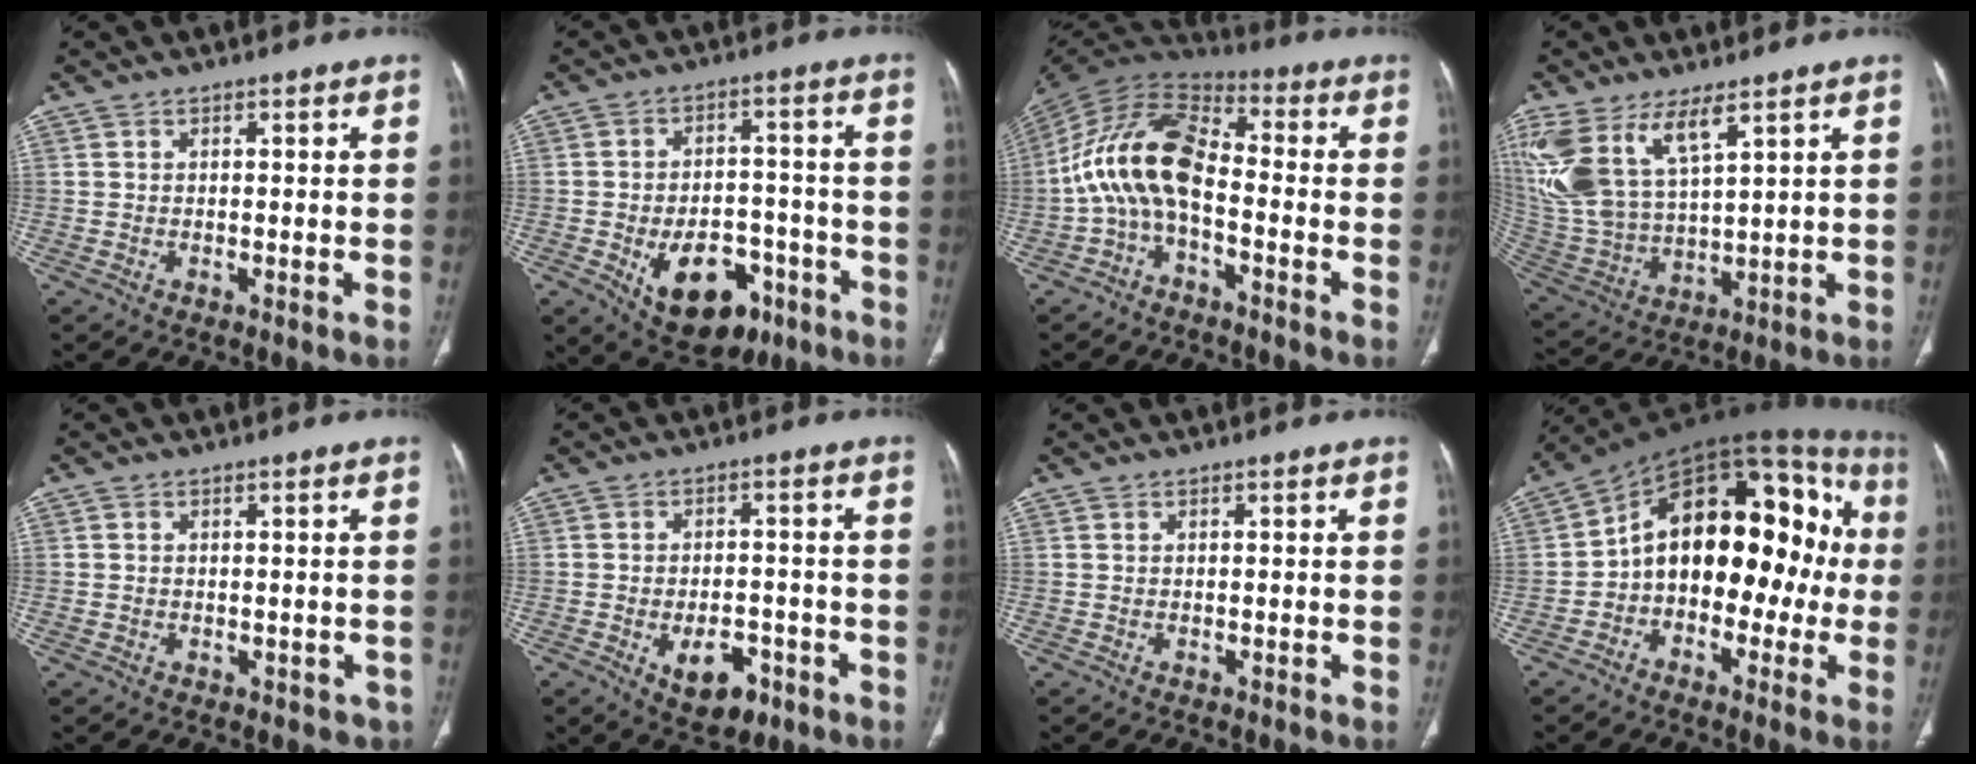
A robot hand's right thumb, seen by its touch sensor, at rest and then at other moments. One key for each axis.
{"total": 15.0, "fx": -6.5, "fy": 9.3, "fz": 9.8, "tx": -0.115, "ty": 0.032, "tz": -0.084}
{"total": 14.0, "fx": -2.8, "fy": 7.6, "fz": 11.4, "tx": -0.216, "ty": 0.065, "tz": -0.066}
{"total": 16.1, "fx": 8.6, "fy": 6.9, "fz": 11.7, "tx": -0.258, "ty": -0.027, "tz": 0.191}
{"total": 2.7, "fx": -0.6, "fy": 2.4, "fz": 1.2, "tx": -0.002, "ty": 0.008, "tz": 0.002}
{"total": 8.5, "fx": -3.7, "fy": 4.9, "fz": 5.8, "tx": -0.070, "ty": 0.017, "tz": -0.044}
{"total": 0.0}
{"total": 21.7, "fx": -1.2, "fy": 13.2, "fz": 17.2, "tx": -0.211, "ty": 0.067, "tz": -0.028}